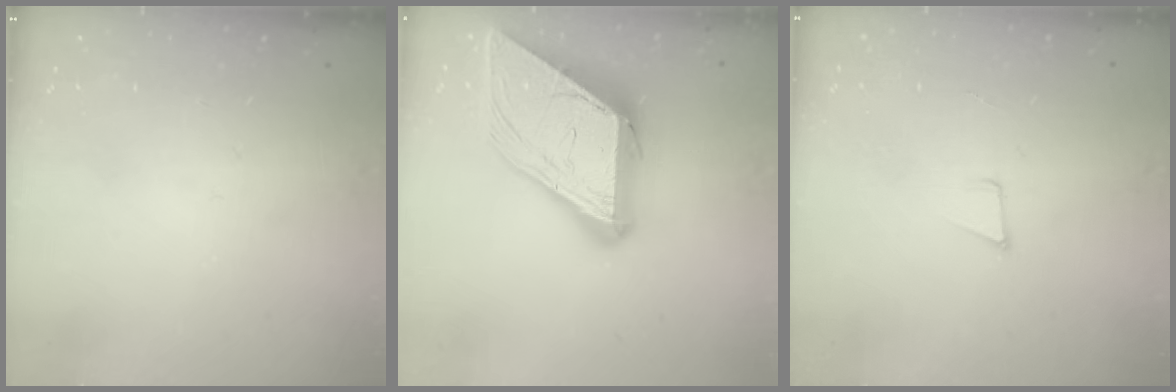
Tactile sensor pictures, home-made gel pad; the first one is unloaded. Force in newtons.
{"total": 19.0, "press": 18.8, "slide": 2.1}
{"total": 5.0, "press": 4.2, "slide": 2.8}